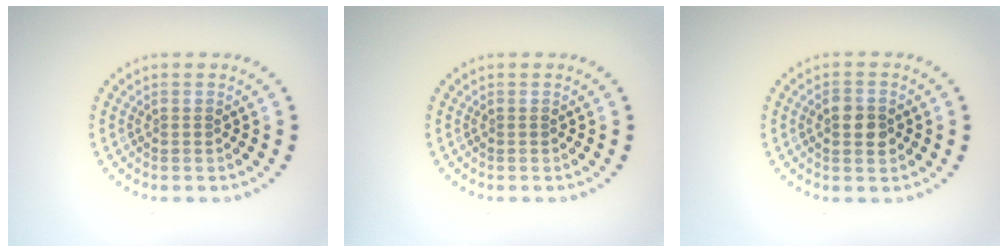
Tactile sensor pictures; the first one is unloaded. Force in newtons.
{"total": 0.0}
{"total": 2.5, "press": 2.5, "slide": 0.2}